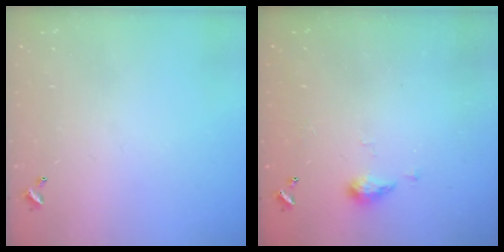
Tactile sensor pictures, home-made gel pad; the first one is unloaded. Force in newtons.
{"total": 3.8, "press": 3.7, "slide": 0.6}